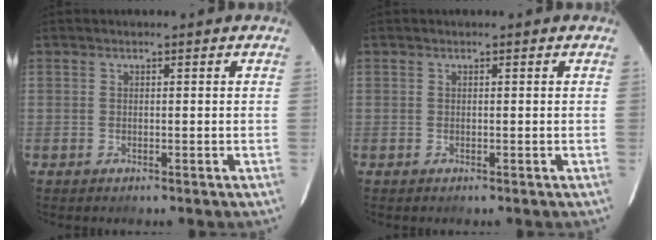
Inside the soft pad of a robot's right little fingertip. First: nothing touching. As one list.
[{"total": 0.0}]